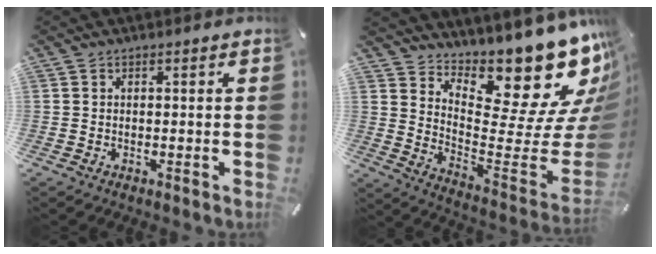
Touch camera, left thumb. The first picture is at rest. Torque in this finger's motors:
{"motor_torque": [2.74, 2.27, 1.10, -1.67, 0.07]}